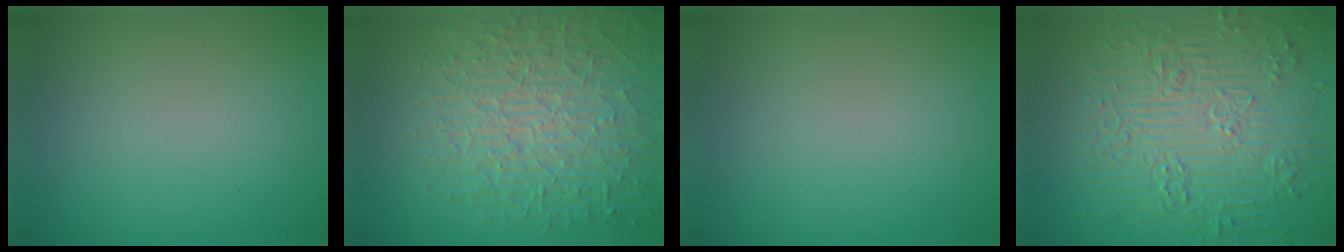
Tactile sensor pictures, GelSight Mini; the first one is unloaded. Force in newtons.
{"total": 8.8, "press": 6.2, "slide": 6.3}
{"total": 0.0}
{"total": 11.2, "press": 7.4, "slide": 8.4}